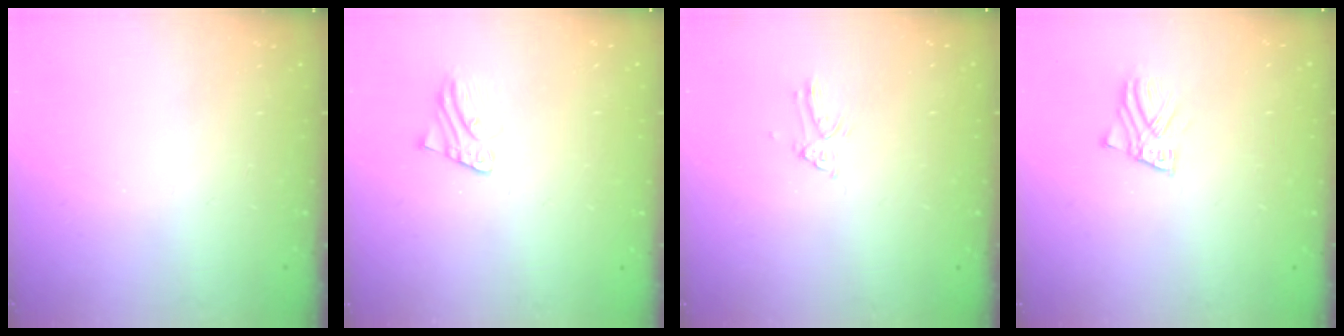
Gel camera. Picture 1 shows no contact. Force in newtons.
{"total": 2.7, "press": 2.7, "slide": 0.2}
{"total": 3.0, "press": 3.0, "slide": 0.1}
{"total": 2.7, "press": 2.7, "slide": 0.1}